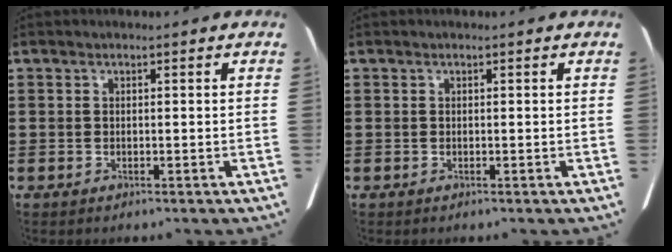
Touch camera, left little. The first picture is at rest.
{"total": 0.0}